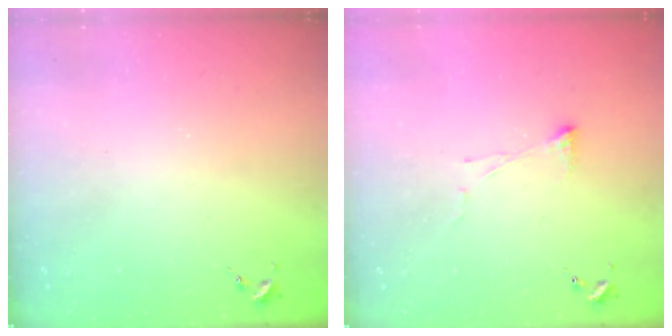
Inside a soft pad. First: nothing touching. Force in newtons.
{"total": 4.1, "press": 4.1, "slide": 0.7}